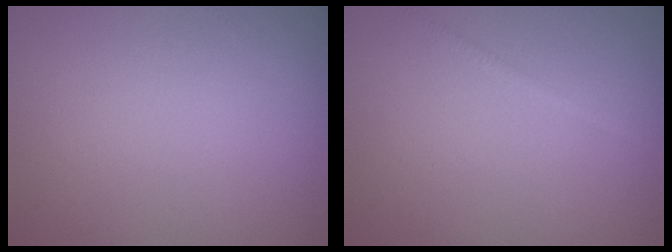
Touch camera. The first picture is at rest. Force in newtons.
{"total": 0.9, "press": 0.9, "slide": 0.0}